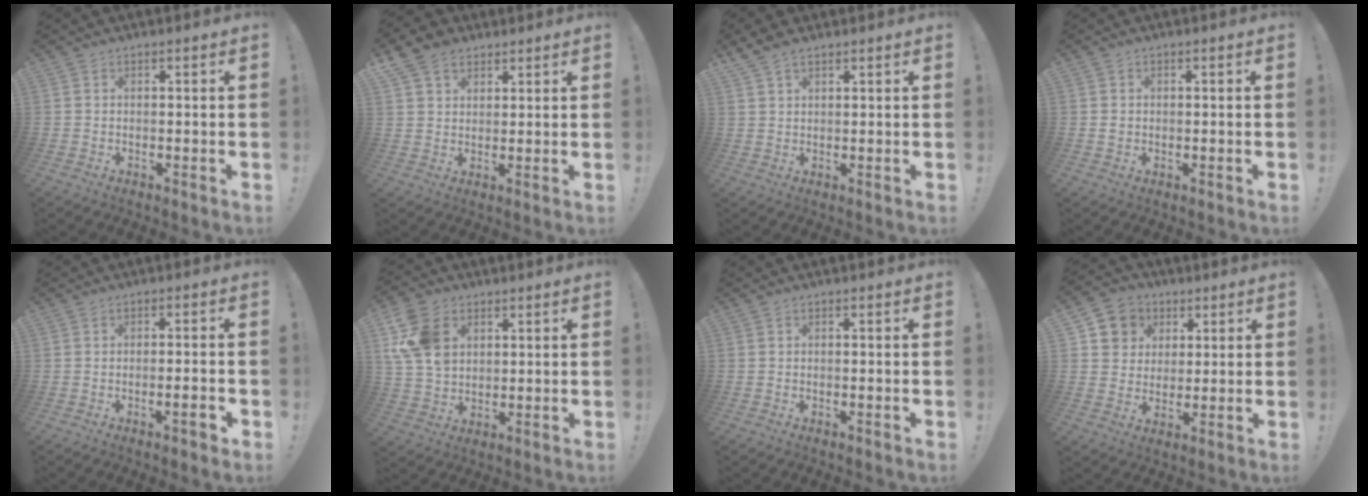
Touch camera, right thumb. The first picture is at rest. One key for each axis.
{"total": 7.8, "fx": 4.8, "fy": 5.5, "fz": 2.8, "tx": -0.050, "ty": -0.018, "tz": 0.097}
{"total": 4.0, "fx": 3.0, "fy": 1.8, "fz": 2.0, "tx": -0.037, "ty": -0.010, "tz": 0.060}
{"total": 1.1, "fx": 0.5, "fy": 1.0, "fz": 0.1, "tx": 0.006, "ty": 0.002, "tz": 0.006}
{"total": 4.2, "fx": -1.8, "fy": 0.5, "fz": 3.7, "tx": -0.057, "ty": 0.003, "tz": -0.027}
{"total": 13.5, "fx": 4.8, "fy": 9.9, "fz": 7.8, "tx": -0.161, "ty": -0.005, "tz": 0.101}
{"total": 0.8, "fx": -0.7, "fy": 0.2, "fz": 0.2, "tx": -0.006, "ty": 0.002, "tz": -0.012}
{"total": 8.3, "fx": 2.5, "fy": 7.9, "fz": 1.4, "tx": -0.009, "ty": -0.008, "tz": 0.051}